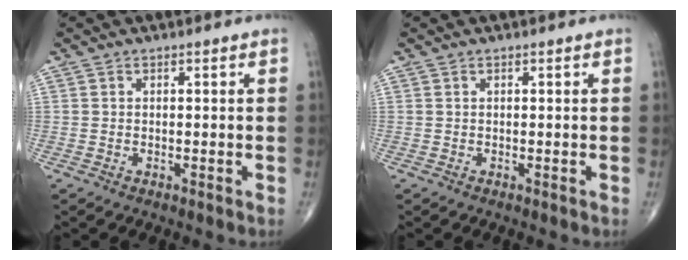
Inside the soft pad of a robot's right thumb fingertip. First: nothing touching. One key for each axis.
{"total": 0.0}